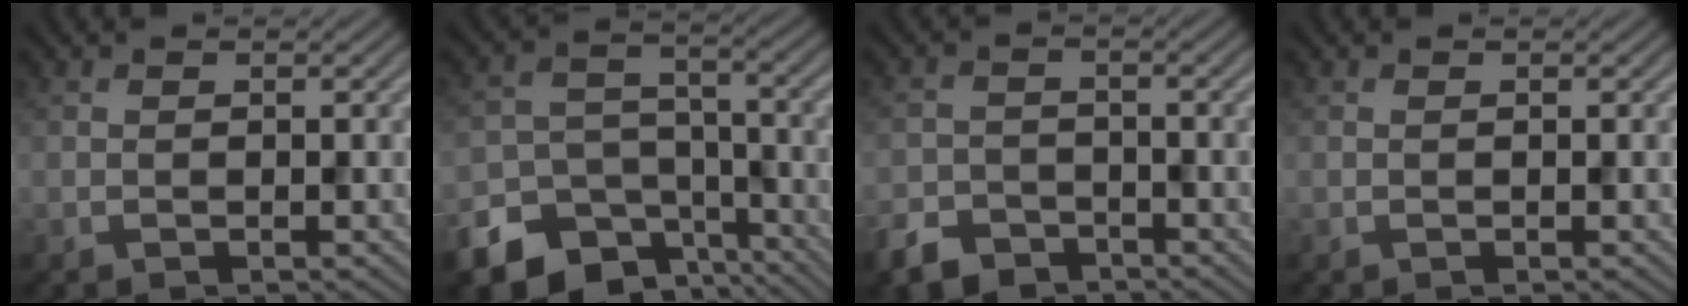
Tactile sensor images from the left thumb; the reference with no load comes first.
{"total": 12.7, "force": [-8.7, 8.3, 4.0], "torque": [-0.107, -0.032, -0.137]}
{"total": 4.2, "force": [-3.4, 2.3, 1.2], "torque": [-0.033, -0.003, -0.069]}
{"total": 0.0}